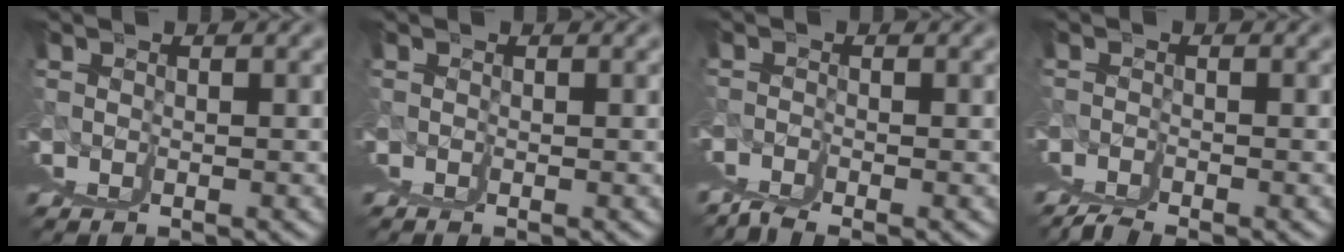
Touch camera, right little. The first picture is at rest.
{"total": 0.8, "force": [0.1, -0.8, -0.3], "torque": [0.010, 0.004, 0.001]}
{"total": 3.5, "force": [0.3, -3.5, 0.6], "torque": [0.012, 0.011, 0.013]}
{"total": 3.5, "force": [-0.4, -3.5, -0.3], "torque": [0.024, 0.005, 0.003]}